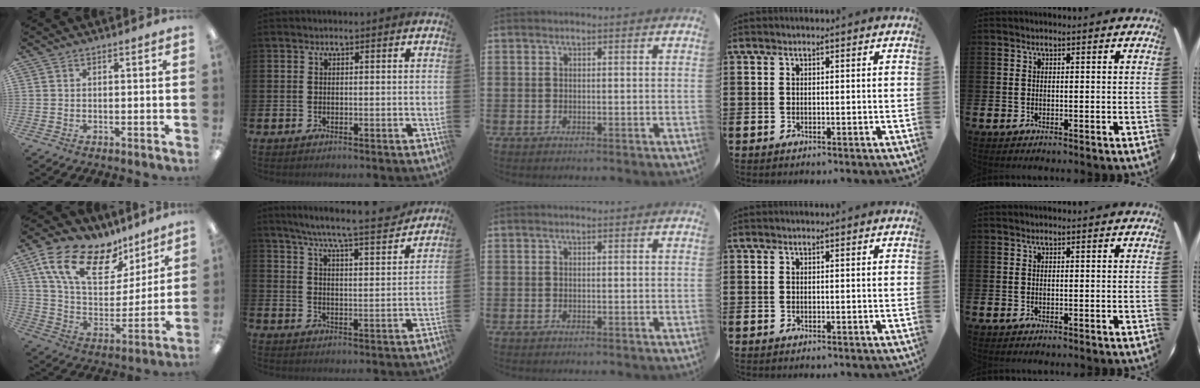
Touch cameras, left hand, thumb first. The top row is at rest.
{"thumb": {"total": 20.2, "force": [12.4, 10.7, 11.9], "torque": [-0.223, -0.057, 0.225]}, "index": {"total": 7.5, "force": [7.0, -0.1, 2.8], "torque": [-0.072, -0.049, 0.118]}}